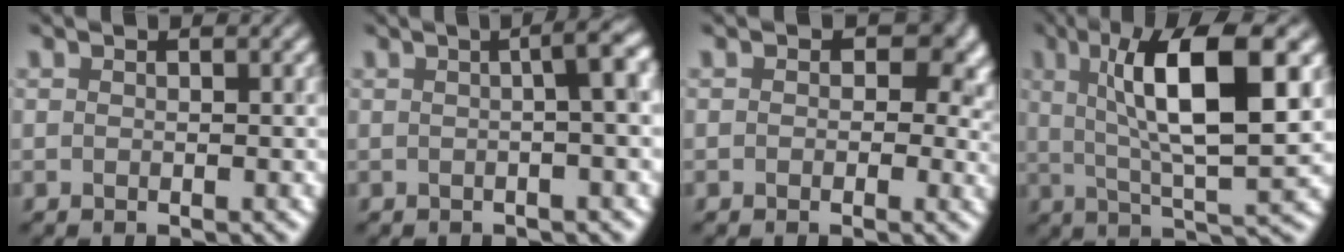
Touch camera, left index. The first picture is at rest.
{"total": 4.1, "force": [0.4, 1.0, 4.0], "torque": [-0.035, 0.019, -0.001]}
{"total": 5.7, "force": [1.2, 4.2, 3.7], "torque": [-0.018, 0.001, 0.009]}
{"total": 10.3, "force": [2.6, 2.5, 9.6], "torque": [-0.139, 0.007, 0.046]}